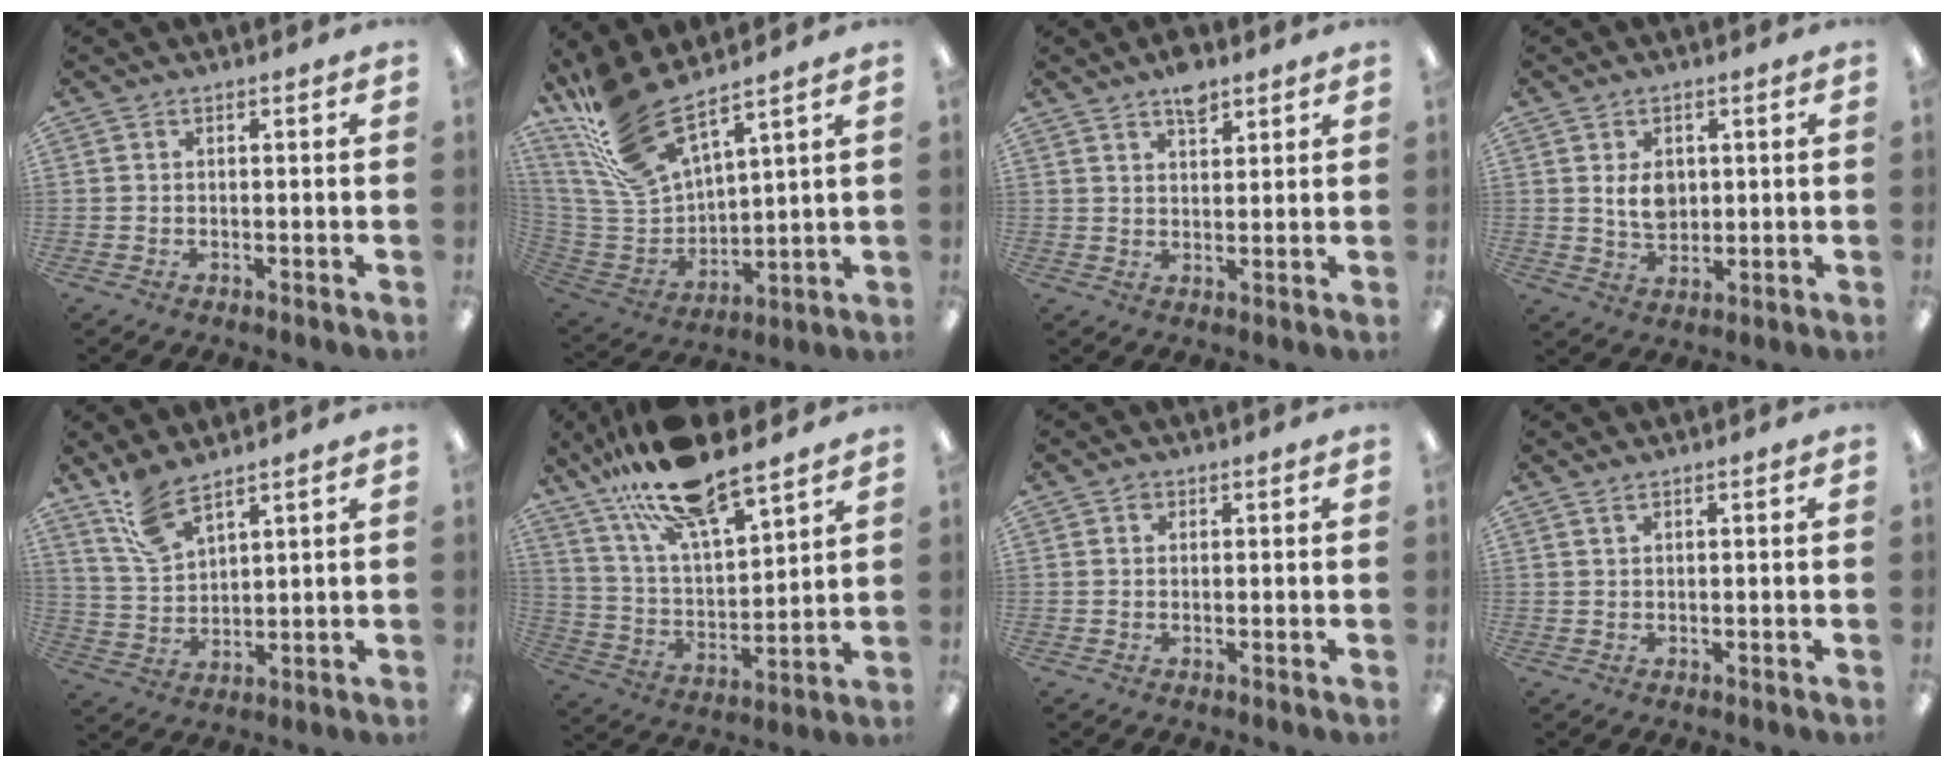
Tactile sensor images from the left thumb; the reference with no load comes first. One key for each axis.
{"total": 17.9, "fx": 14.5, "fy": 5.0, "fz": 9.3, "tx": -0.228, "ty": -0.092, "tz": 0.262}
{"total": 5.3, "fx": 4.0, "fy": 2.4, "fz": 2.5, "tx": -0.024, "ty": -0.021, "tz": 0.067}
{"total": 5.7, "fx": 1.6, "fy": 4.2, "fz": 3.6, "tx": -0.061, "ty": 0.000, "tz": 0.028}
{"total": 8.5, "fx": 6.8, "fy": 2.8, "fz": 4.2, "tx": -0.101, "ty": -0.027, "tz": 0.130}
{"total": 17.5, "fx": 14.8, "fy": 4.4, "fz": 8.2, "tx": -0.162, "ty": -0.090, "tz": 0.261}
{"total": 0.9, "fx": 0.4, "fy": 0.8, "fz": 0.3, "tx": -0.008, "ty": 0.004, "tz": 0.007}
{"total": 0.7, "fx": 0.5, "fy": 0.2, "fz": 0.4, "tx": -0.009, "ty": 0.002, "tz": 0.010}